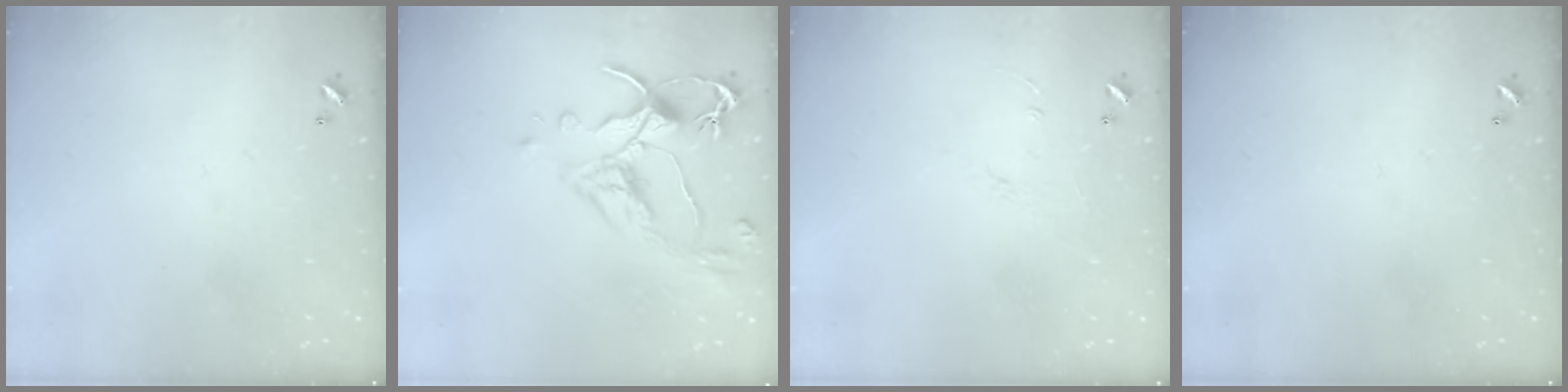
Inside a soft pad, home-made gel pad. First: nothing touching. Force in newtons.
{"total": 3.1, "press": 2.7, "slide": 1.4}
{"total": 5.5, "press": 5.5, "slide": 0.5}
{"total": 0.0}